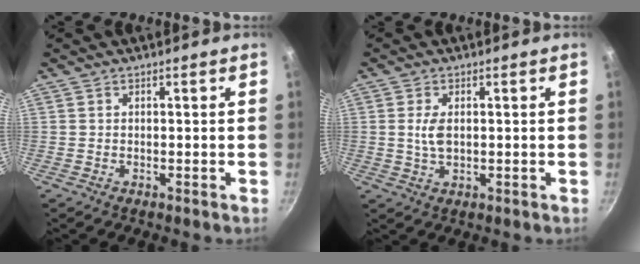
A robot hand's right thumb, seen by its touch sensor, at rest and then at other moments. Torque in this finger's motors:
{"motor_torque": [-0.39, 0.13, -0.13, -0.20, 0.14]}